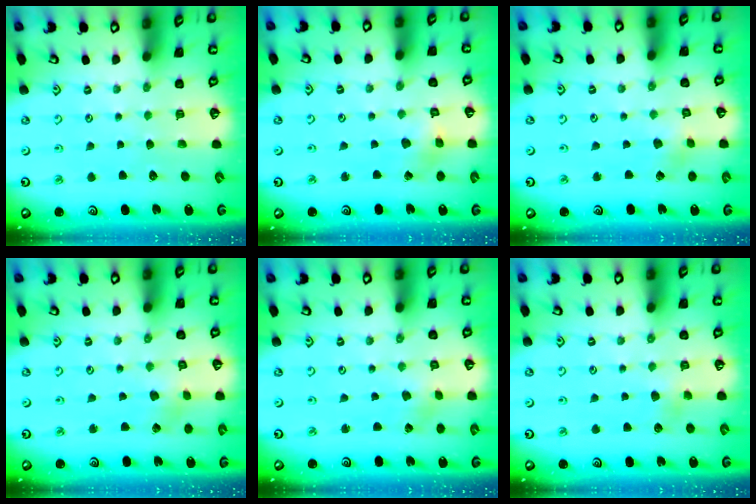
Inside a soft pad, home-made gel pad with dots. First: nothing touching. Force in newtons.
{"total": 2.6, "press": 2.5, "slide": 0.3}
{"total": 2.4, "press": 2.4, "slide": 0.3}
{"total": 2.6, "press": 2.5, "slide": 0.5}
{"total": 0.8, "press": 0.8, "slide": 0.1}
{"total": 3.4, "press": 3.3, "slide": 0.3}